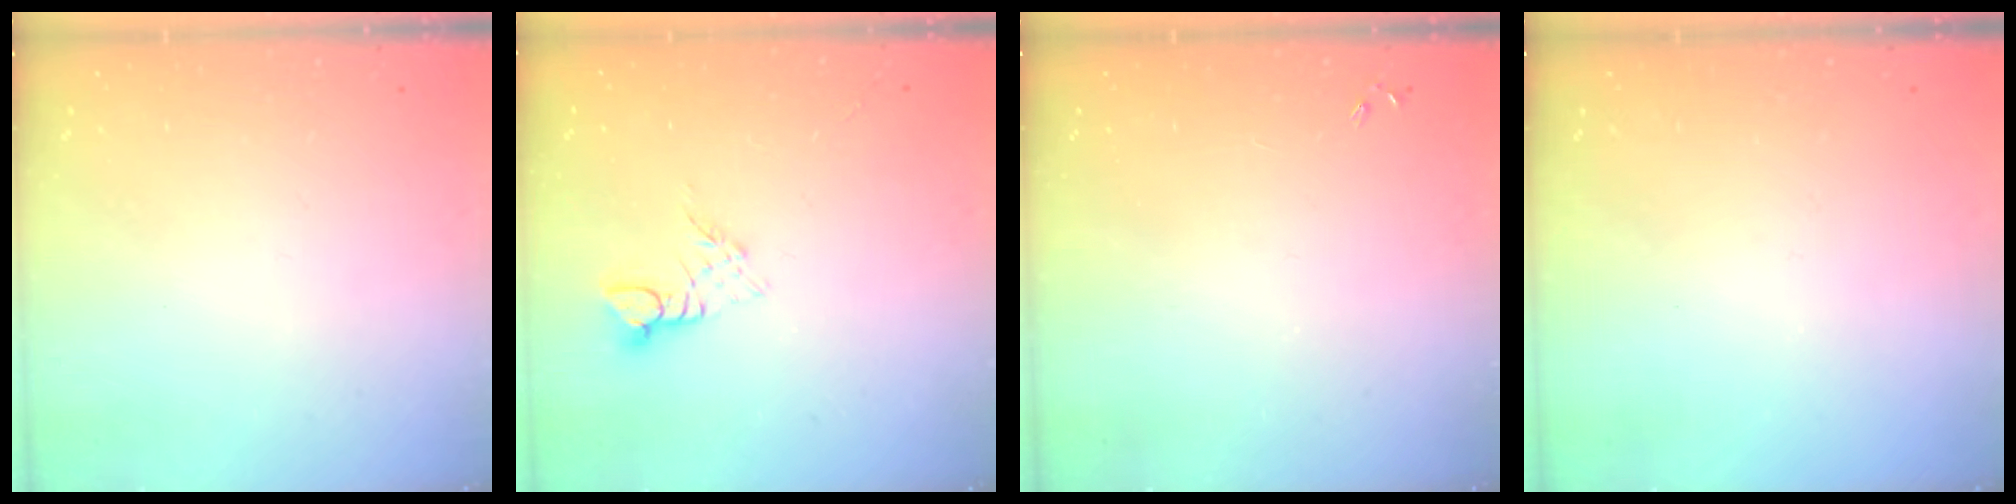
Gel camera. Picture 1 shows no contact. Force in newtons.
{"total": 3.0, "press": 3.0, "slide": 0.3}
{"total": 0.0}
{"total": 0.0}